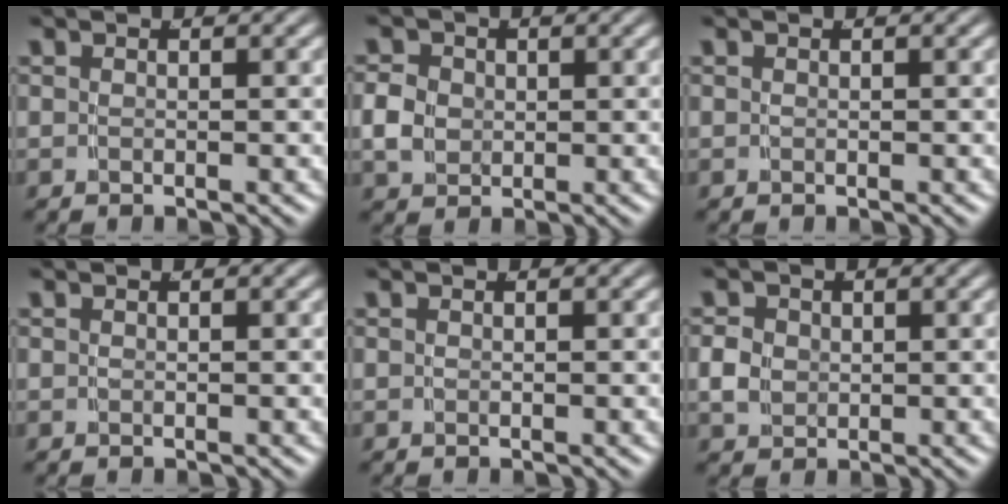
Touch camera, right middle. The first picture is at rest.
{"total": 3.2, "force": [0.1, 2.8, 1.7], "torque": [-0.035, -0.001, 0.002]}
{"total": 0.0}
{"total": 0.0}
{"total": 0.0}
{"total": 2.5, "force": [0.1, 2.1, 1.3], "torque": [-0.028, -0.001, 0.003]}